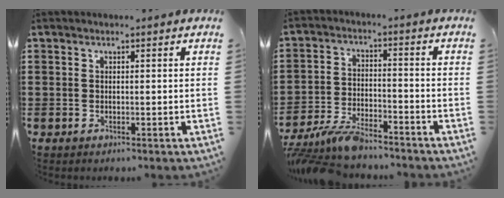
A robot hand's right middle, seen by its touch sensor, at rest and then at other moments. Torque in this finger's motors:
{"motor_torque": [1.15, -0.14, 0.46, 0.09]}